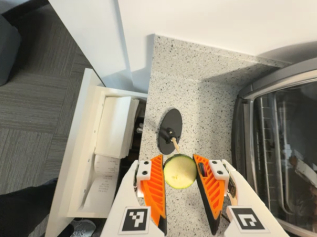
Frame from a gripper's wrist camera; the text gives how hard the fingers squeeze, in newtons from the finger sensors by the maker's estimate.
{"total": 10.0, "left": 10.0, "right": 9.9}